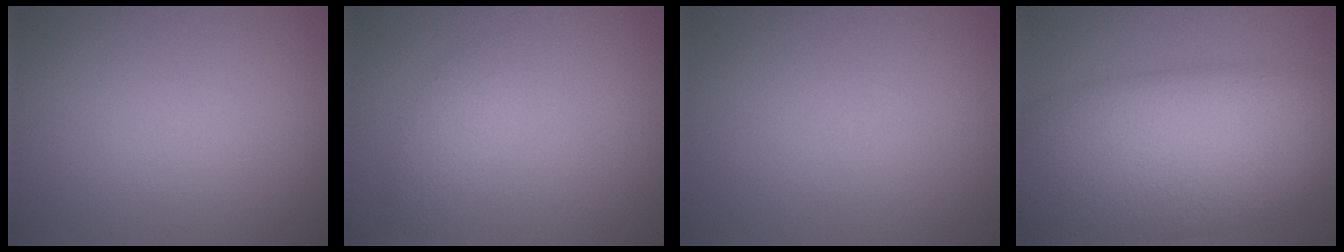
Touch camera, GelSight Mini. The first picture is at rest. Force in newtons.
{"total": 1.6, "press": 1.6, "slide": 0.1}
{"total": 0.0}
{"total": 14.3, "press": 14.2, "slide": 0.7}